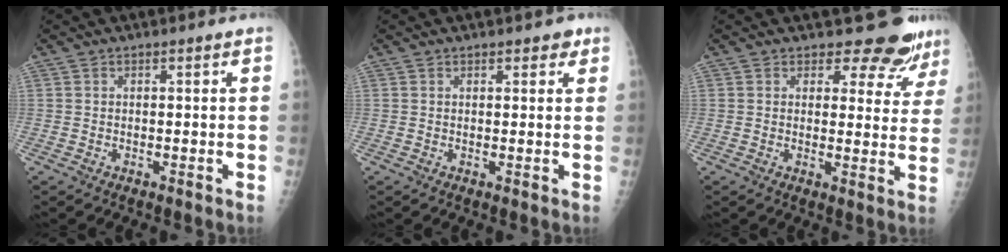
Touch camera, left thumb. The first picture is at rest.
{"total": 2.0, "force": [1.3, 1.1, 1.0], "torque": [0.004, -0.003, 0.011]}
{"total": 8.4, "force": [7.7, 3.1, 1.0], "torque": [0.026, -0.058, 0.076]}